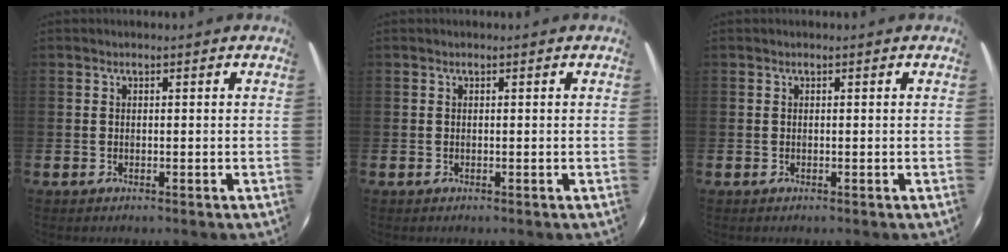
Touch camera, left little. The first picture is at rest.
{"total": 0.0}
{"total": 0.0}